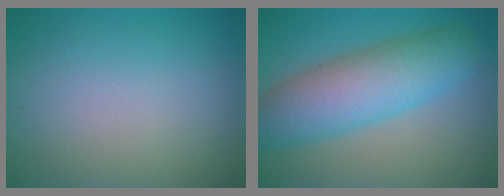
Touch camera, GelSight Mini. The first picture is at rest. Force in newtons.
{"total": 8.1, "press": 8.1, "slide": 0.2}